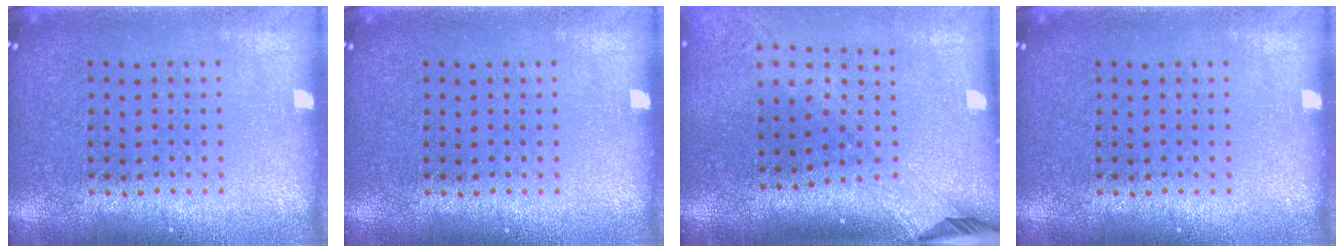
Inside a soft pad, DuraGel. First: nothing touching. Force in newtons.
{"total": 0.0}
{"total": 2.3, "press": 1.7, "slide": 1.5}
{"total": 0.0}